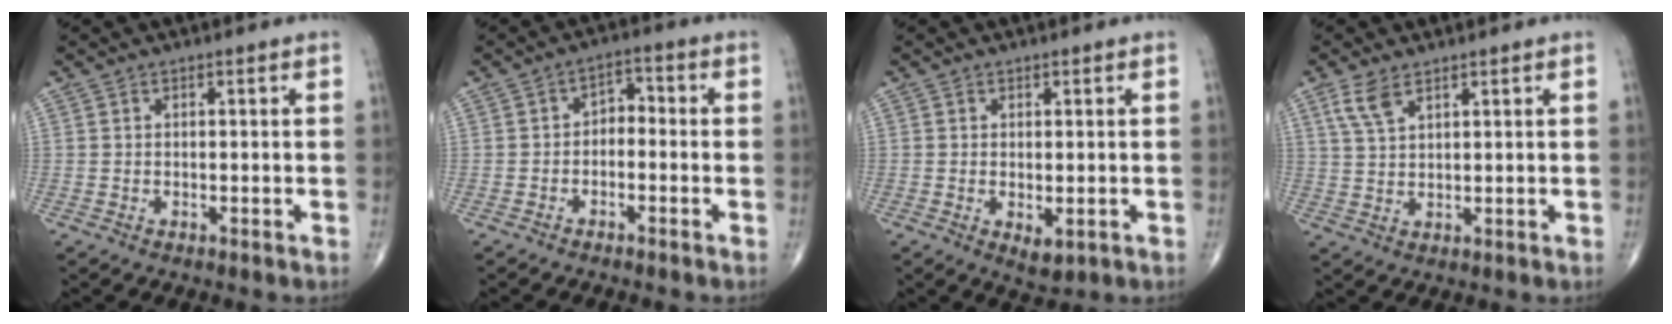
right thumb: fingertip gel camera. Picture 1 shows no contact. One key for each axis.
{"total": 3.7, "fx": -1.1, "fy": 2.5, "fz": 2.5, "tx": -0.024, "ty": 0.030, "tz": -0.030}
{"total": 3.1, "fx": -0.7, "fy": 1.6, "fz": 2.6, "tx": -0.036, "ty": -0.008, "tz": -0.003}
{"total": 4.5, "fx": 2.8, "fy": 1.9, "fz": 3.0, "tx": -0.065, "ty": -0.002, "tz": 0.063}